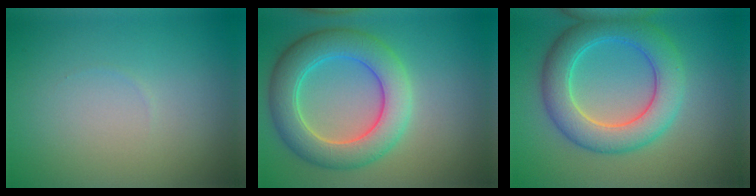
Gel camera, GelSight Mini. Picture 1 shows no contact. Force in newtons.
{"total": 6.8, "press": 6.8, "slide": 0.2}
{"total": 6.6, "press": 6.6, "slide": 0.2}